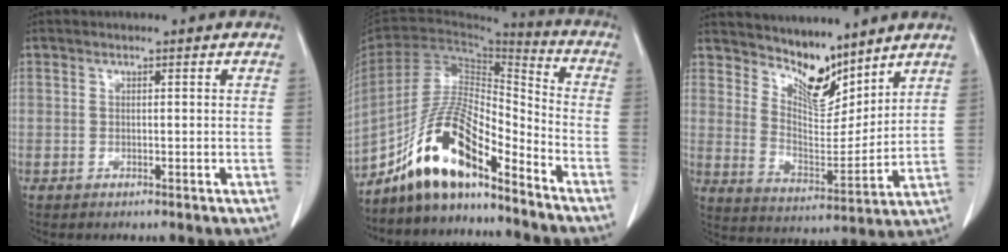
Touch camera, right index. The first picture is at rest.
{"total": 13.7, "force": [-10.4, 2.8, 8.4], "torque": [-0.165, 0.023, -0.188]}
{"total": 9.0, "force": [7.8, 2.7, 3.6], "torque": [-0.068, -0.006, 0.154]}